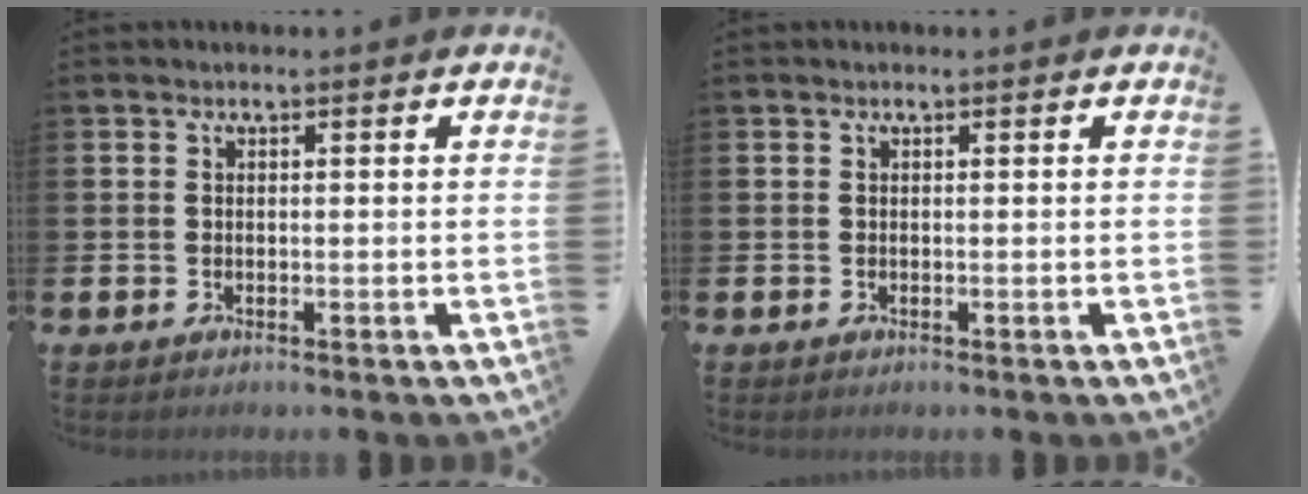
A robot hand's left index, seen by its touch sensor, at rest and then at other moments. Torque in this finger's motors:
{"motor_torque": [0.00, 0.00, 0.00, 0.00]}